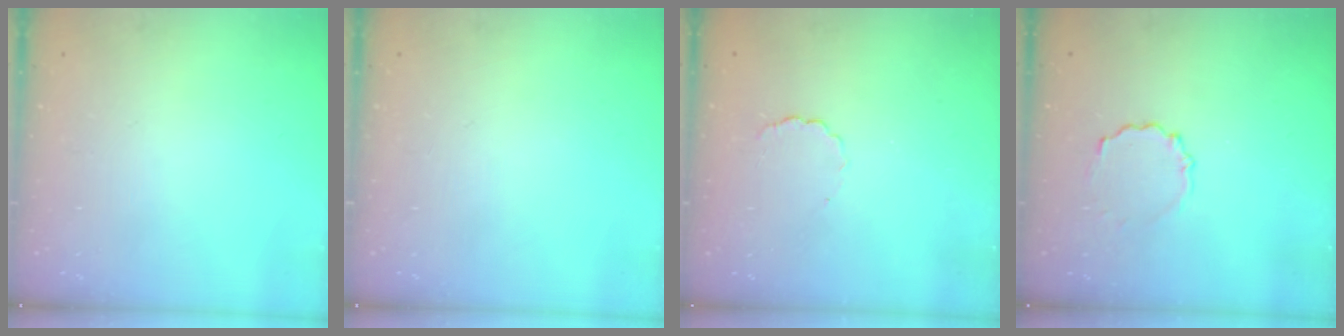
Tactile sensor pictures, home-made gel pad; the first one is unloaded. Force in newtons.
{"total": 0.0}
{"total": 4.3, "press": 4.2, "slide": 1.0}
{"total": 3.5, "press": 3.3, "slide": 1.2}